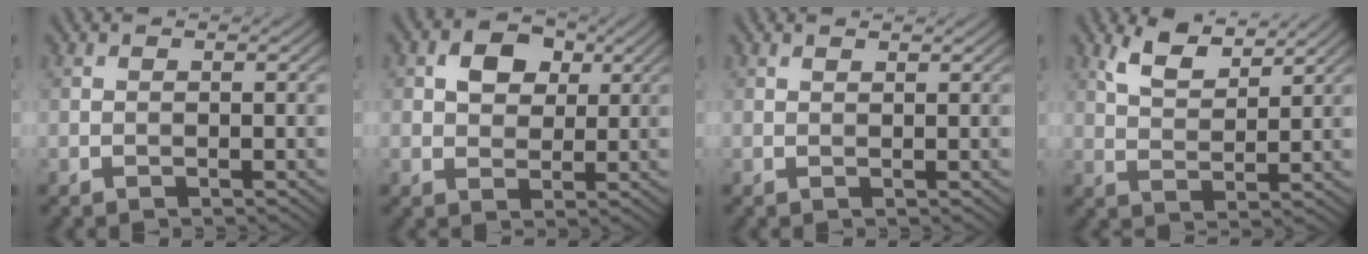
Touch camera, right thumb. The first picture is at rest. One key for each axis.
{"total": 4.8, "fx": 1.6, "fy": 3.6, "fz": 2.7, "tx": -0.052, "ty": 0.006, "tz": 0.021}
{"total": 0.6, "fx": 0.5, "fy": 0.1, "fz": 0.2, "tx": -0.004, "ty": 0.000, "tz": 0.011}
{"total": 5.1, "fx": 3.7, "fy": 1.9, "fz": 3.1, "tx": -0.075, "ty": -0.001, "tz": 0.078}